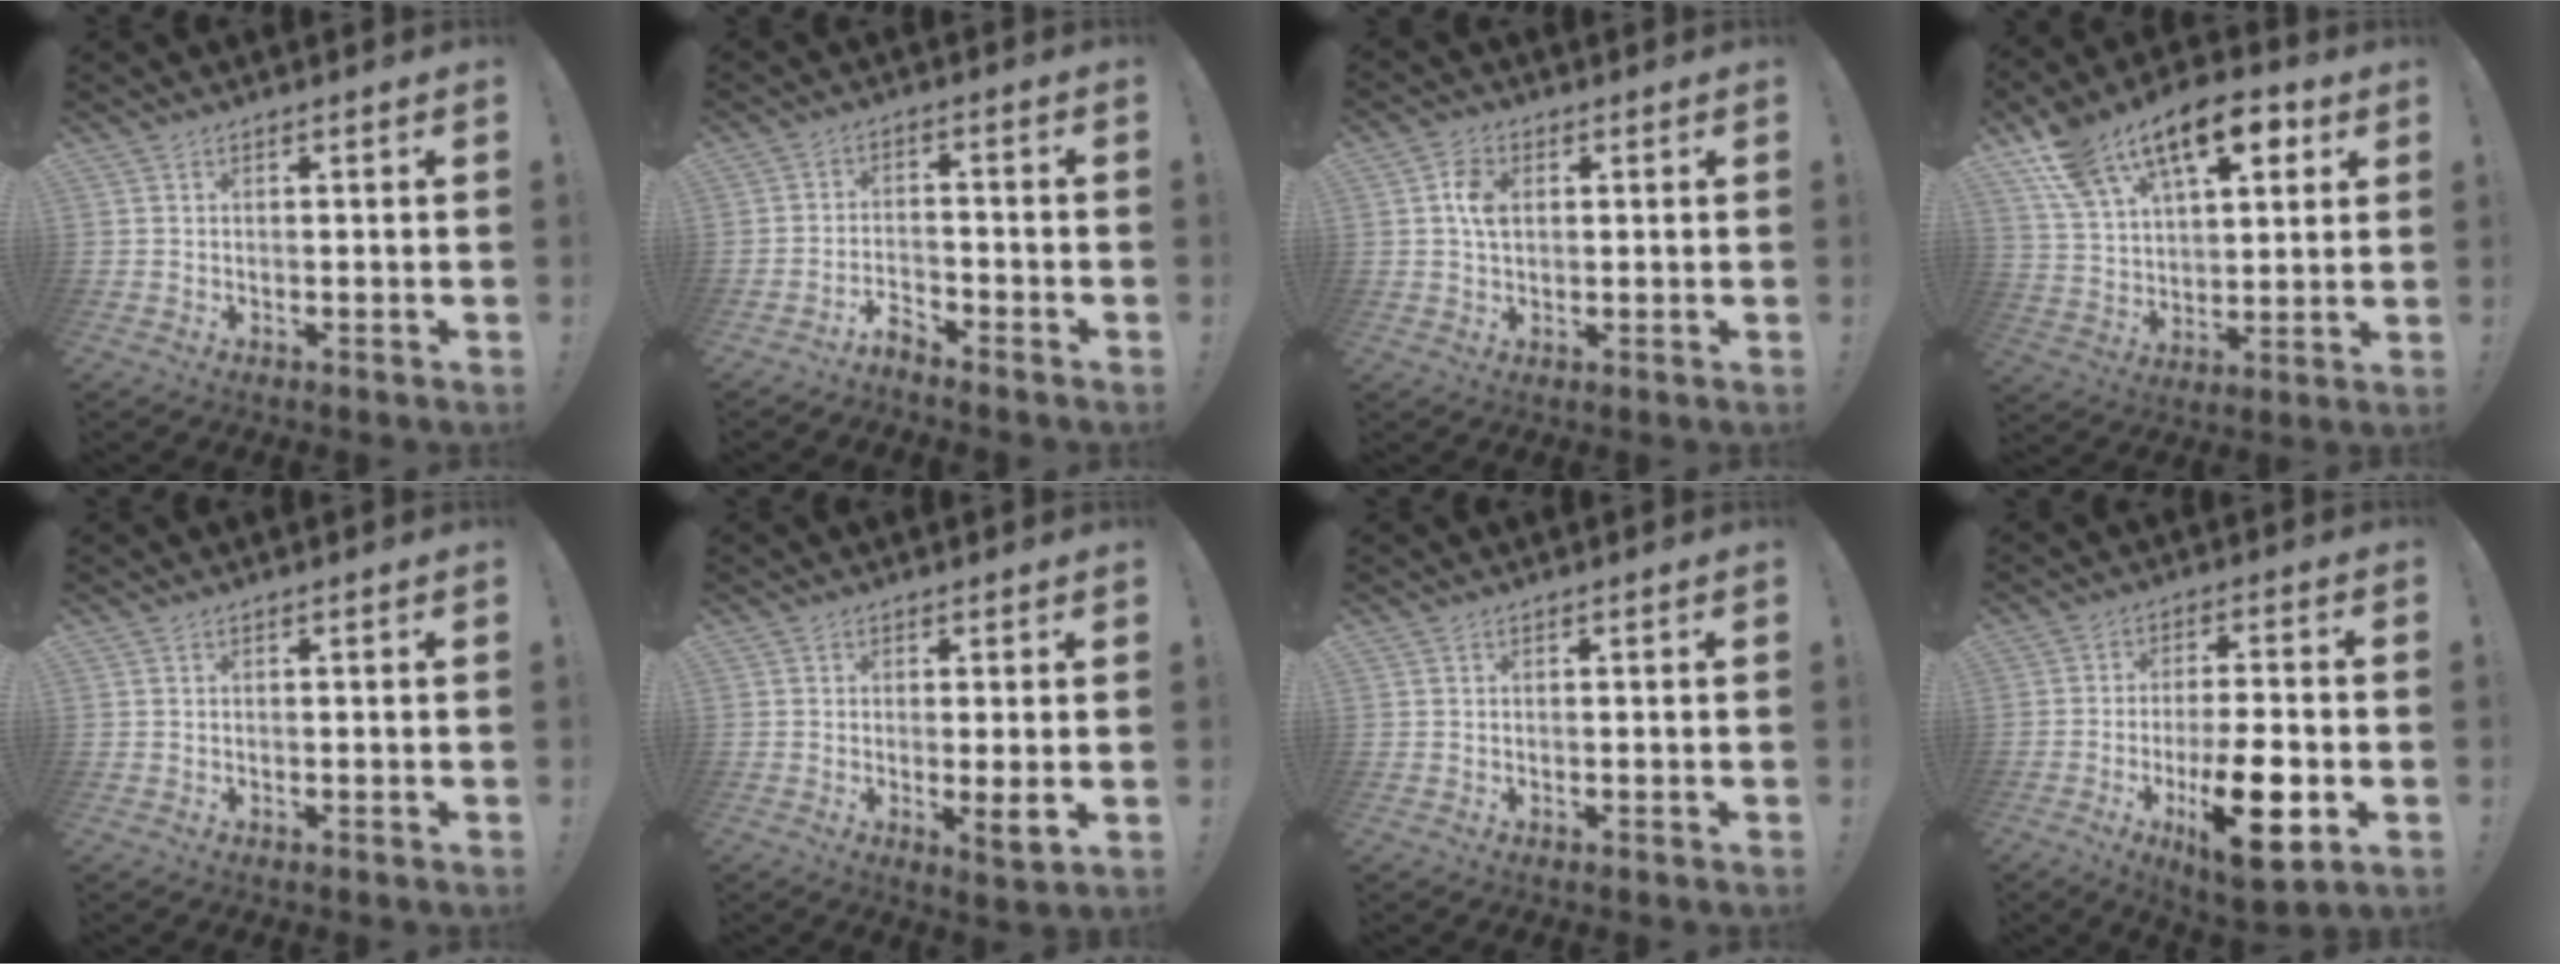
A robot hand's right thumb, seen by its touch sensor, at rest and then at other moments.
{"total": 4.3, "force": [-4.2, 0.3, 0.8], "torque": [-0.024, 0.010, -0.076]}
{"total": 6.2, "force": [1.1, 4.2, 4.4], "torque": [-0.080, 0.005, 0.018]}
{"total": 19.2, "force": [10.5, 10.9, 11.9], "torque": [-0.197, -0.041, 0.189]}
{"total": 0.0}
{"total": 4.2, "force": [0.0, 0.4, 4.1], "torque": [-0.049, -0.016, 0.003]}
{"total": 0.0}
{"total": 15.9, "force": [-5.6, 4.5, 14.1], "torque": [-0.221, 0.015, -0.084]}